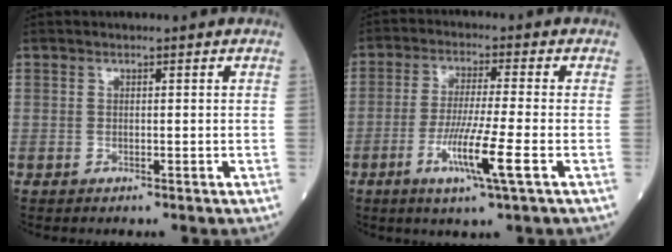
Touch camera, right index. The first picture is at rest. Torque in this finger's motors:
{"motor_torque": [1.22, -0.19, 0.46, 0.18]}